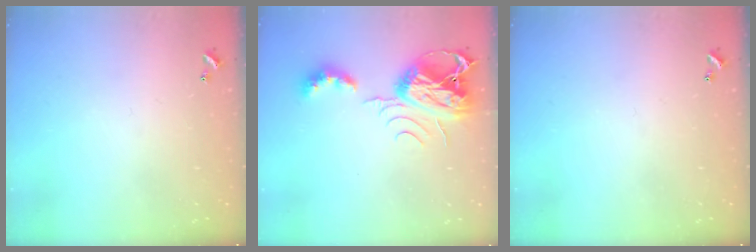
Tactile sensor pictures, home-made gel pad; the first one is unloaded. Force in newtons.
{"total": 8.7, "press": 8.6, "slide": 1.3}
{"total": 0.0}